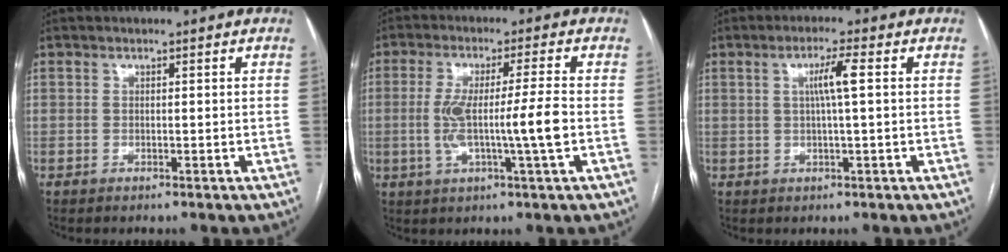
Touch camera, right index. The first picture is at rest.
{"total": 9.2, "force": [-1.3, -0.6, 9.1], "torque": [-0.172, 0.001, -0.022]}
{"total": 4.0, "force": [0.7, -0.4, 3.9], "torque": [-0.073, 0.004, 0.013]}